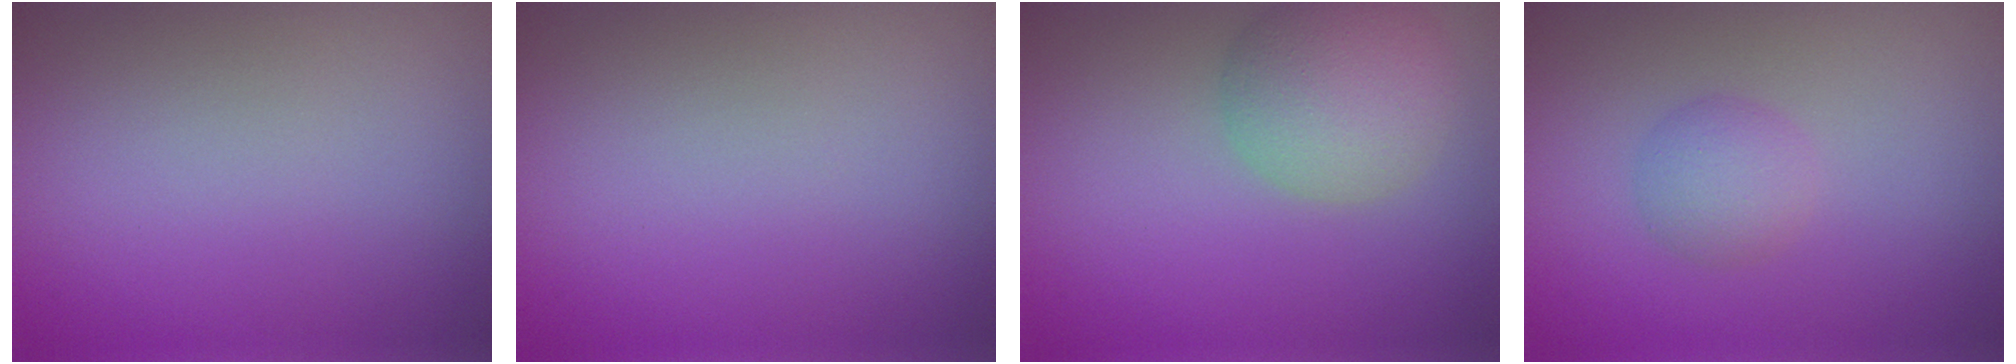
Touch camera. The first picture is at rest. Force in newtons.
{"total": 0.0}
{"total": 5.2, "press": 5.2, "slide": 0.3}
{"total": 2.1, "press": 2.1, "slide": 0.1}